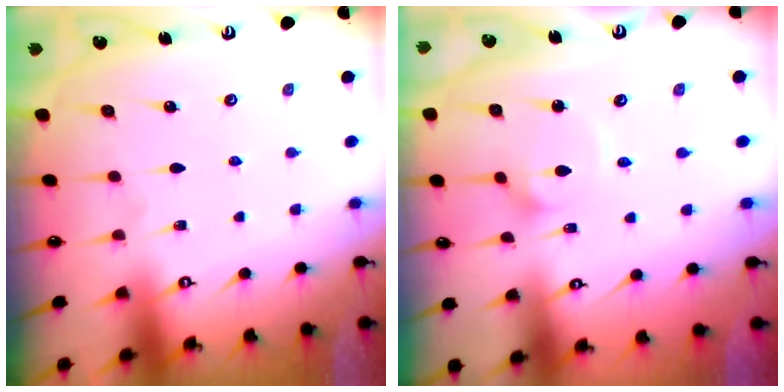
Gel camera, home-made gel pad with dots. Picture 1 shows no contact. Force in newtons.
{"total": 2.7, "press": 2.7, "slide": 0.3}